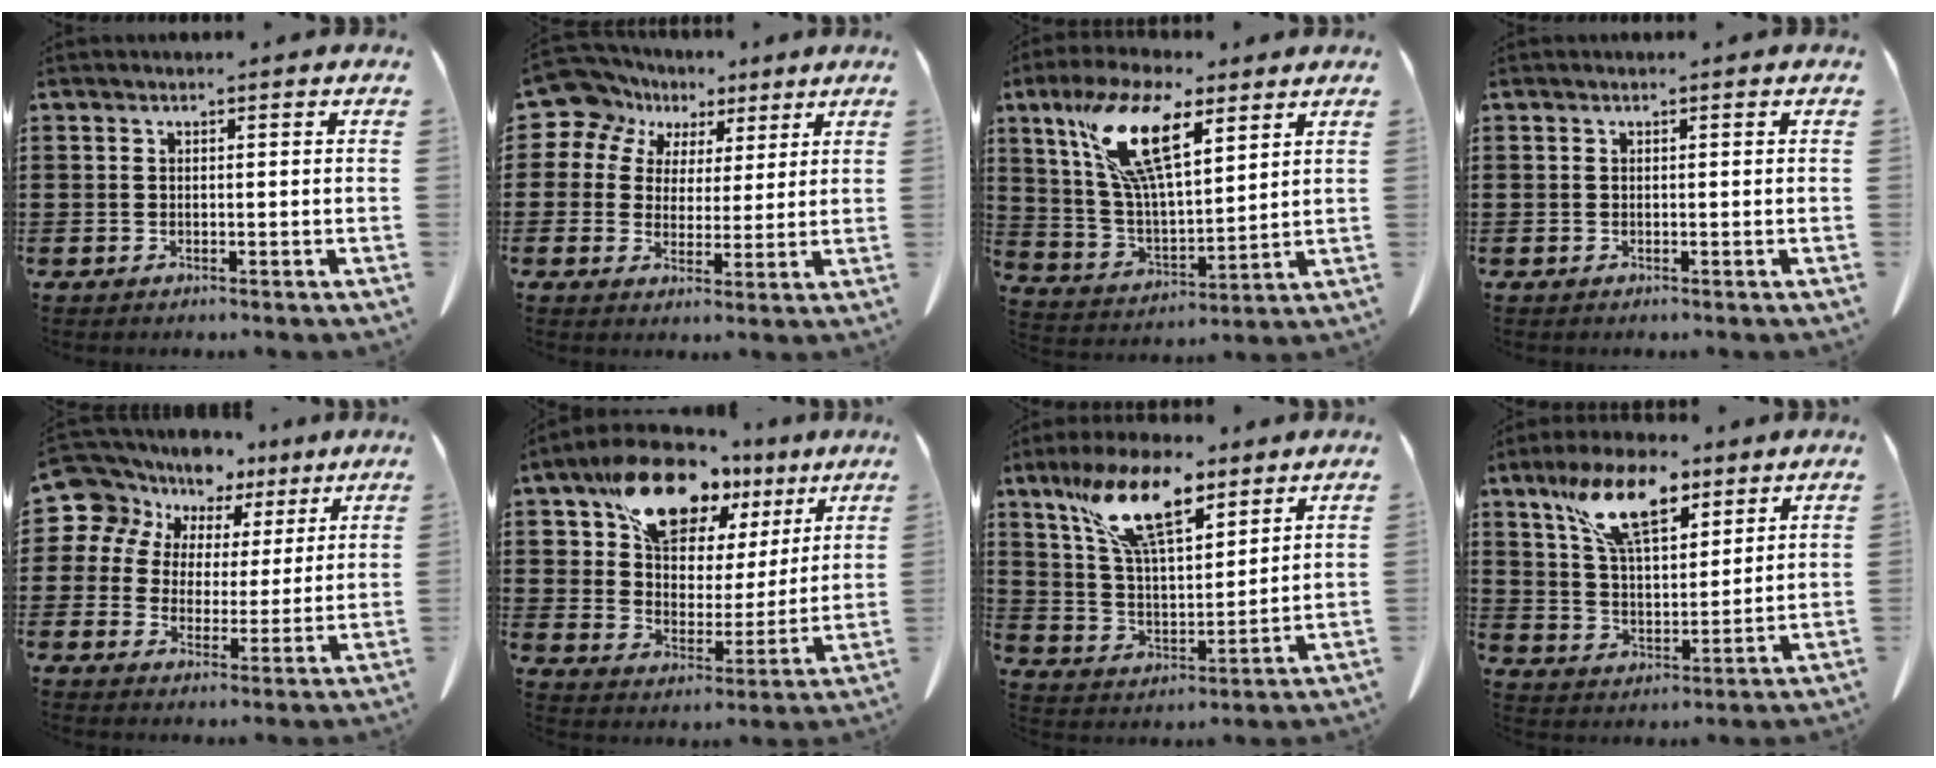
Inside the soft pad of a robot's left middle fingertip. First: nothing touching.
{"total": 8.6, "force": [5.7, 6.2, 1.7], "torque": [-0.078, -0.020, 0.108]}
{"total": 14.3, "force": [7.8, 5.2, 10.8], "torque": [-0.235, -0.008, 0.138]}
{"total": 0.0}
{"total": 8.9, "force": [6.3, 6.2, 1.4], "torque": [-0.077, -0.034, 0.116]}
{"total": 14.3, "force": [11.1, 6.7, 6.1], "torque": [-0.146, -0.049, 0.204]}
{"total": 13.4, "force": [8.7, 4.8, 9.0], "torque": [-0.201, -0.014, 0.158]}
{"total": 11.9, "force": [7.7, 4.7, 7.7], "torque": [-0.160, -0.009, 0.142]}